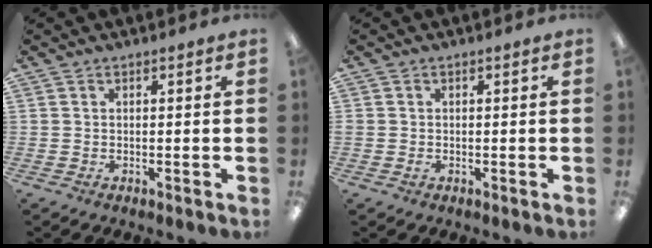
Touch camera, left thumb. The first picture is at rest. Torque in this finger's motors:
{"motor_torque": [-0.06, 0.05, 0.12, -0.25, 0.00]}